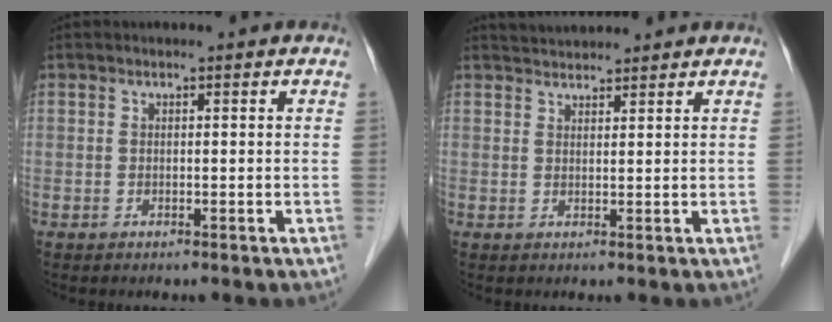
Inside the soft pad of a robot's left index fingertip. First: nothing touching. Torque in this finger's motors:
{"motor_torque": [-0.12, -0.22, -0.01, -0.01]}